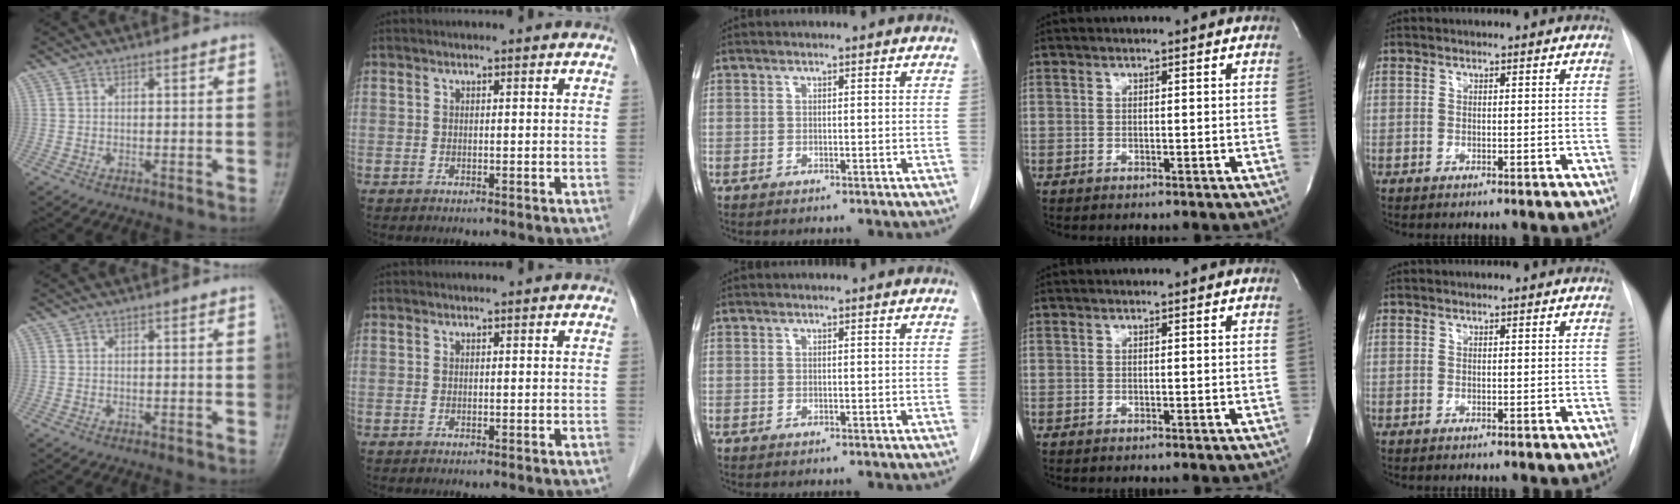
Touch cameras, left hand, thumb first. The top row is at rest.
{}